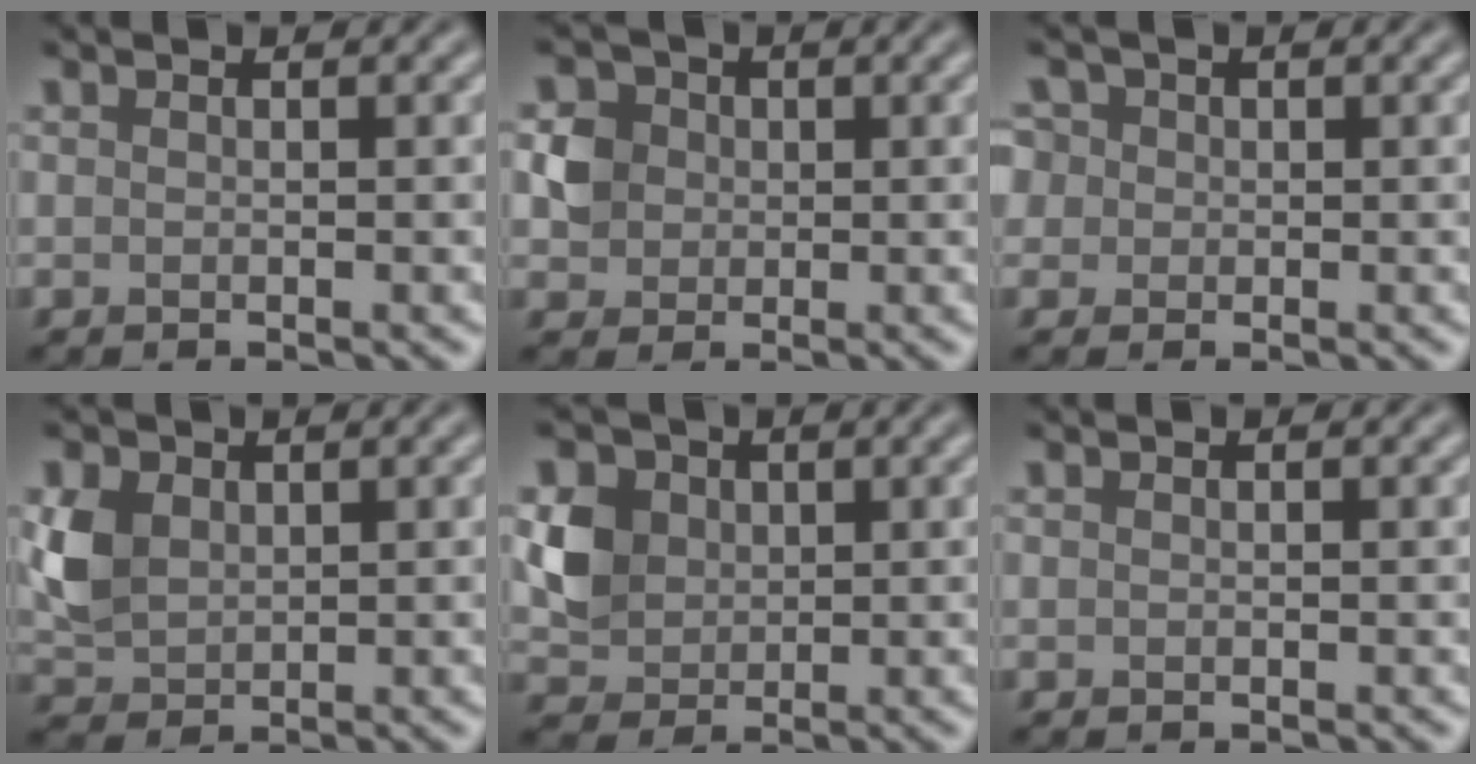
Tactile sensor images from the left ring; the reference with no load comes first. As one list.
[{"total": 2.4, "force": [0.2, 2.3, 0.6], "torque": [-0.002, 0.002, 0.006]}, {"total": 4.3, "force": [1.7, 3.5, 1.9], "torque": [-0.043, 0.025, 0.008]}, {"total": 3.6, "force": [1.0, 2.8, 2.0], "torque": [-0.053, 0.001, 0.021]}, {"total": 3.8, "force": [0.8, 3.3, 1.7], "torque": [-0.036, 0.000, 0.016]}, {"total": 0.0}]